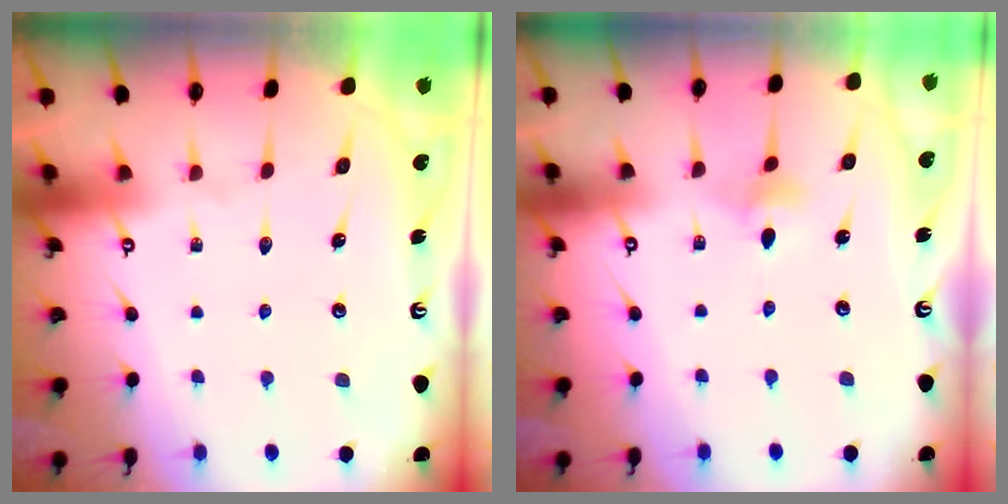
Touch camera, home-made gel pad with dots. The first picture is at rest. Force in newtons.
{"total": 3.2, "press": 3.1, "slide": 0.7}